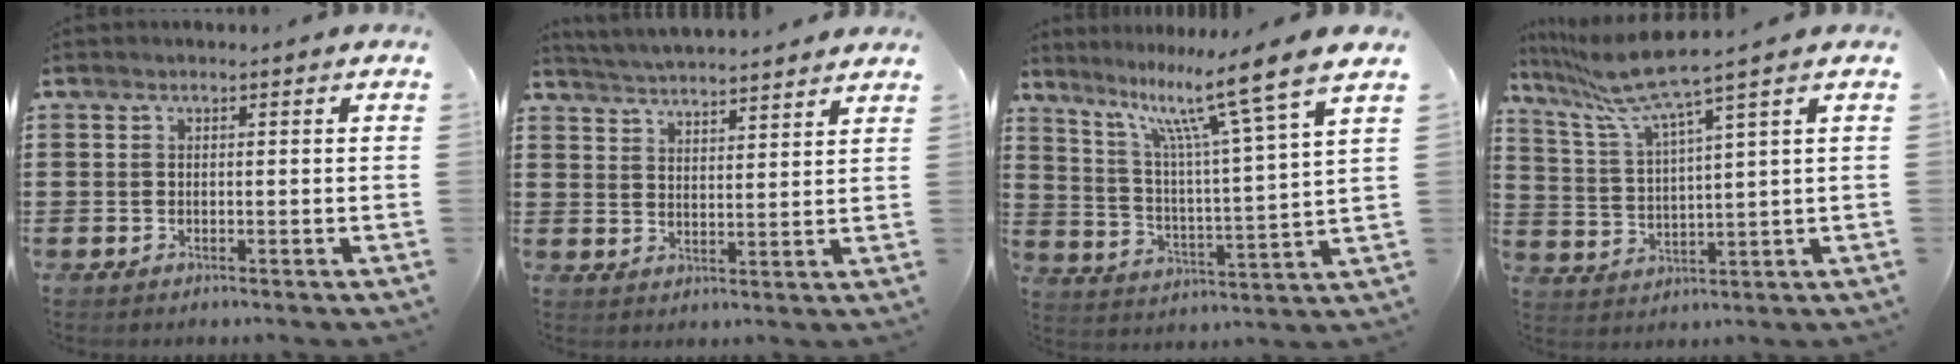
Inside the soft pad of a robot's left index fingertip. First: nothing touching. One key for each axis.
{"total": 4.0, "fx": 4.0, "fy": -0.3, "fz": -0.2, "tx": -0.013, "ty": -0.021, "tz": 0.071}
{"total": 12.2, "fx": 9.2, "fy": -0.2, "fz": 7.9, "tx": -0.161, "ty": -0.062, "tz": 0.140}
{"total": 7.4, "fx": 5.7, "fy": -0.4, "fz": 4.6, "tx": -0.111, "ty": -0.023, "tz": 0.098}